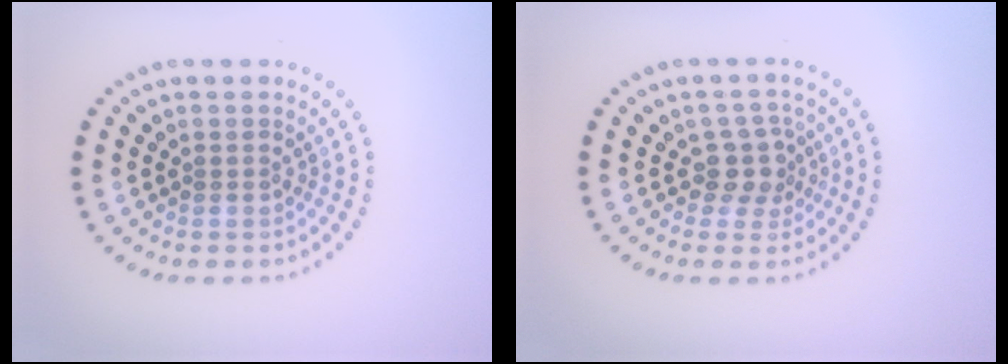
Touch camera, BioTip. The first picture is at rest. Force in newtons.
{"total": 2.4, "press": 1.9, "slide": 1.5}